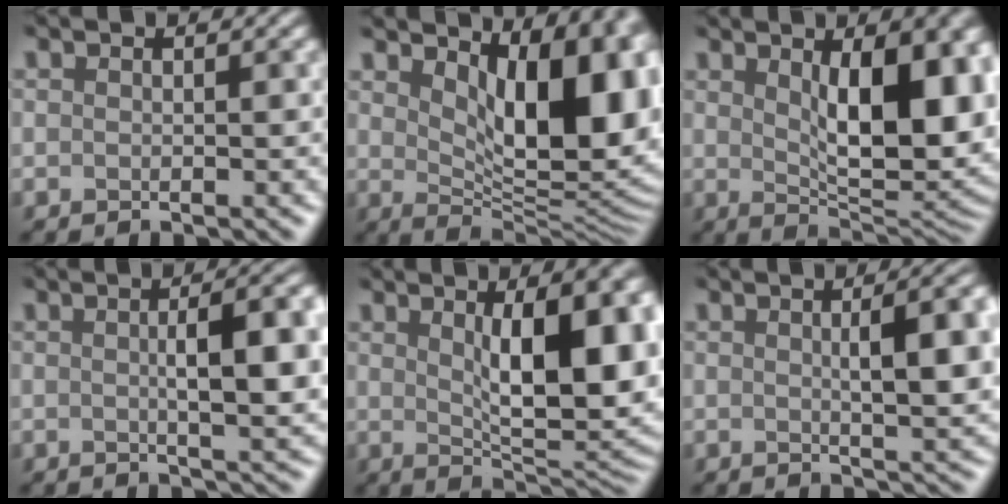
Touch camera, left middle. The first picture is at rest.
{"total": 10.3, "force": [3.2, 4.3, 8.8], "torque": [-0.103, -0.009, 0.056]}
{"total": 9.1, "force": [1.8, 2.9, 8.4], "torque": [-0.115, -0.007, 0.038]}
{"total": 6.0, "force": [0.4, 1.0, 5.9], "torque": [-0.077, 0.004, 0.010]}
{"total": 9.1, "force": [1.5, 2.1, 8.7], "torque": [-0.123, -0.012, 0.036]}
{"total": 5.7, "force": [0.7, 0.9, 5.6], "torque": [-0.066, 0.007, 0.014]}